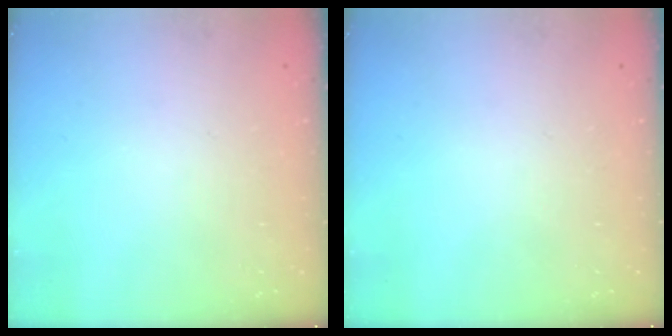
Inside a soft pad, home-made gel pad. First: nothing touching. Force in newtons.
{"total": 0.0}